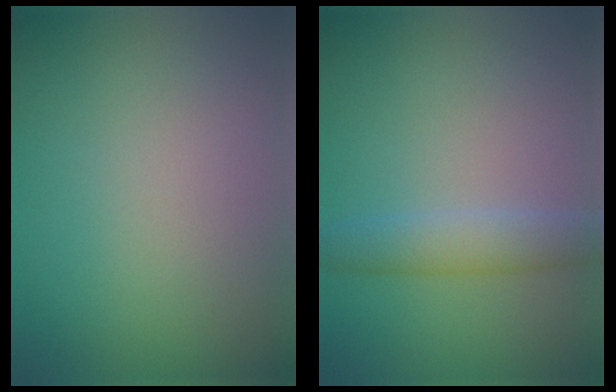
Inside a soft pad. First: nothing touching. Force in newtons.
{"total": 3.0, "press": 3.0, "slide": 0.0}